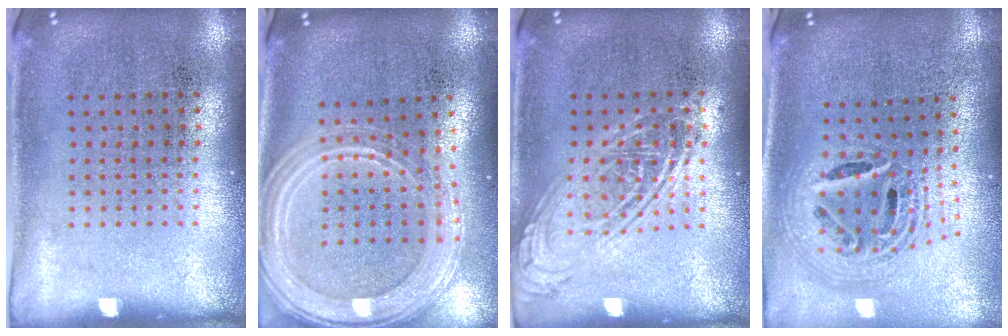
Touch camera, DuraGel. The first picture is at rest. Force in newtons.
{"total": 2.3, "press": 2.1, "slide": 1.1}
{"total": 2.3, "press": 2.3, "slide": 0.2}
{"total": 2.4, "press": 1.8, "slide": 1.6}